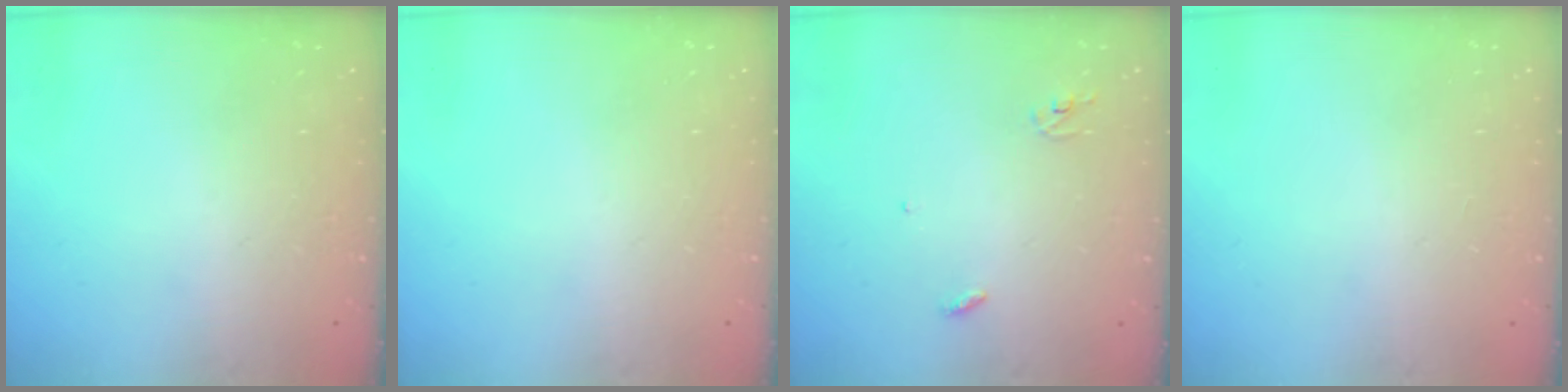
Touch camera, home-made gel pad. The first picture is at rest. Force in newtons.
{"total": 0.0}
{"total": 2.9, "press": 2.9, "slide": 0.2}
{"total": 1.0, "press": 0.8, "slide": 0.6}